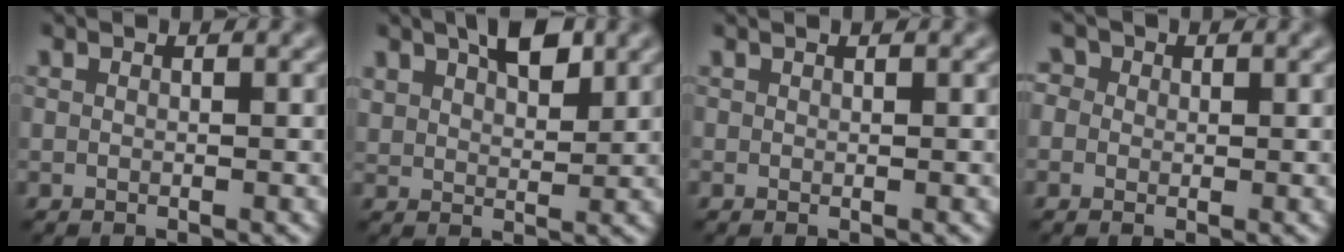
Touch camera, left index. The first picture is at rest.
{"total": 4.3, "force": [2.3, 2.3, 2.8], "torque": [-0.049, 0.005, 0.041]}
{"total": 0.0}
{"total": 2.3, "force": [0.9, 2.0, 0.9], "torque": [-0.017, 0.014, -0.005]}